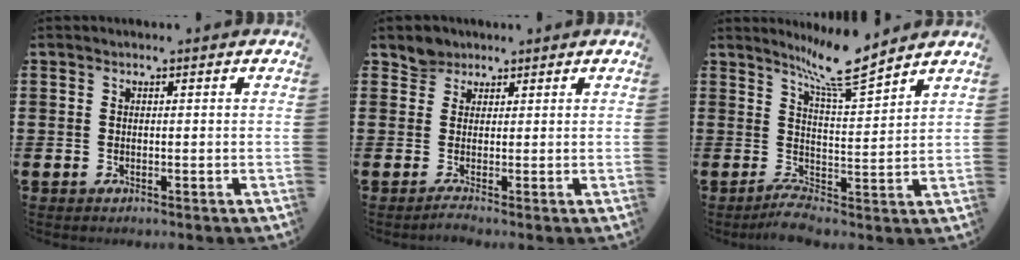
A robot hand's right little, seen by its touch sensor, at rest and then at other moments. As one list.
[{"total": 2.1, "force": [1.4, 1.6, 0.1], "torque": [0.005, -0.004, 0.022]}, {"total": 7.7, "force": [5.7, 0.4, 5.1], "torque": [-0.100, -0.037, 0.093]}]